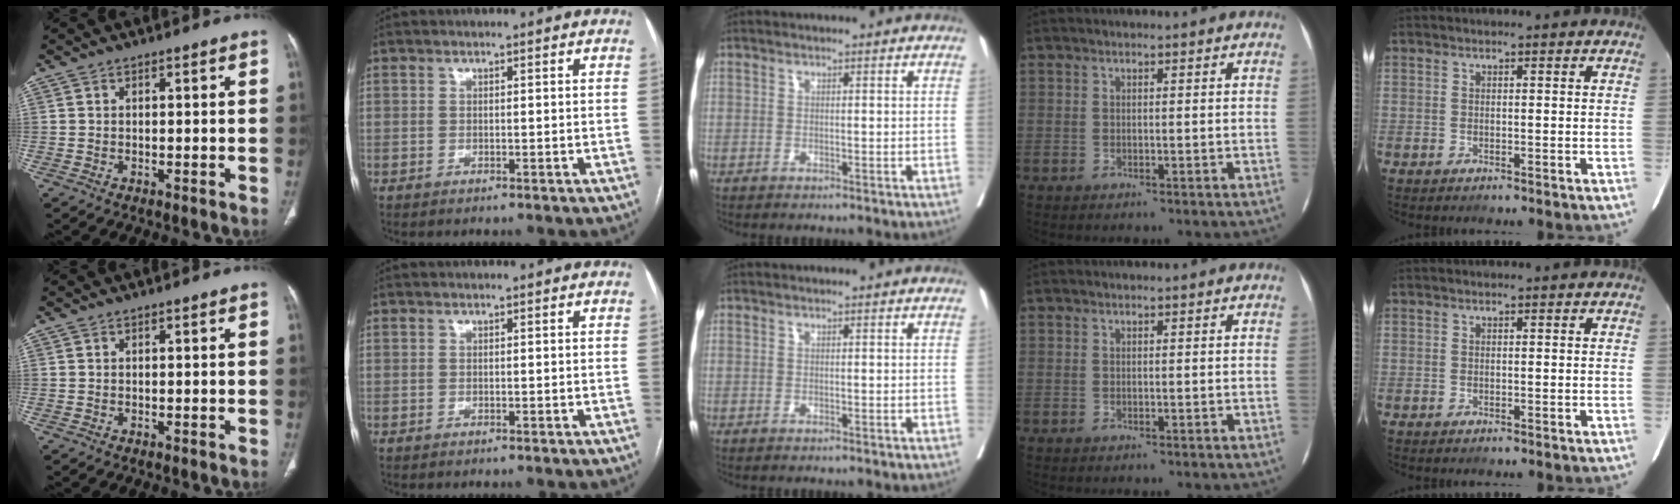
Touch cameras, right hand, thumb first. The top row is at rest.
{}